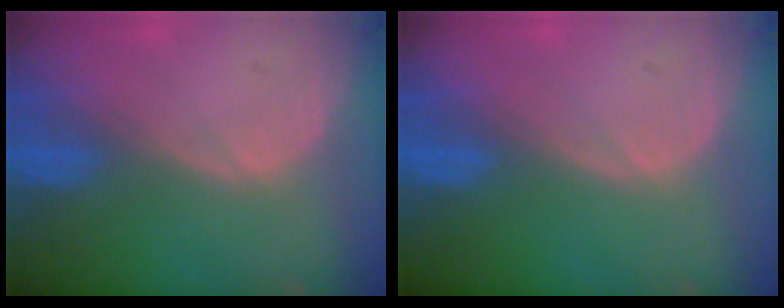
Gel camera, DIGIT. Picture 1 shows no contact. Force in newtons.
{"total": 0.0}